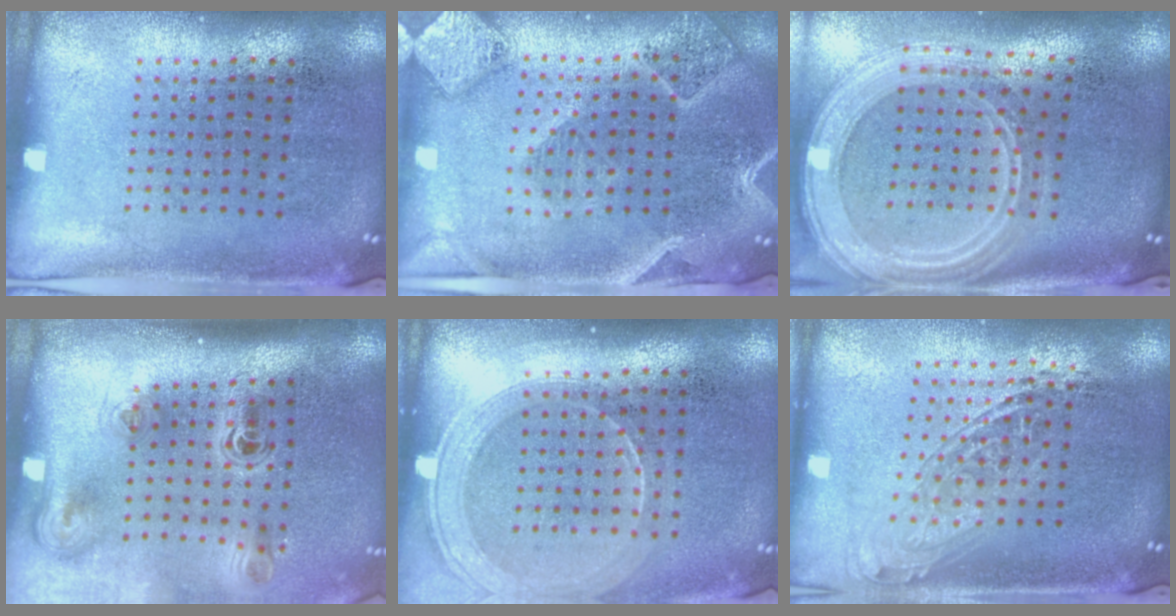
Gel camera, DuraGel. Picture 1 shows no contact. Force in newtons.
{"total": 2.7, "press": 2.4, "slide": 1.2}
{"total": 3.1, "press": 2.5, "slide": 1.8}
{"total": 2.3, "press": 1.5, "slide": 1.8}
{"total": 1.8, "press": 1.6, "slide": 0.7}
{"total": 1.6, "press": 1.3, "slide": 1.0}